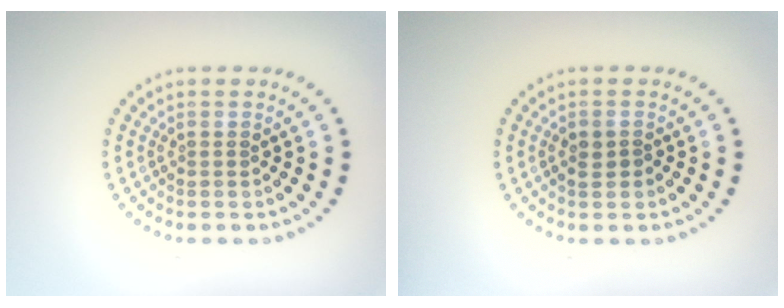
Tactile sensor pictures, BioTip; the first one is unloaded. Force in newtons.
{"total": 1.5, "press": 1.5, "slide": 0.1}